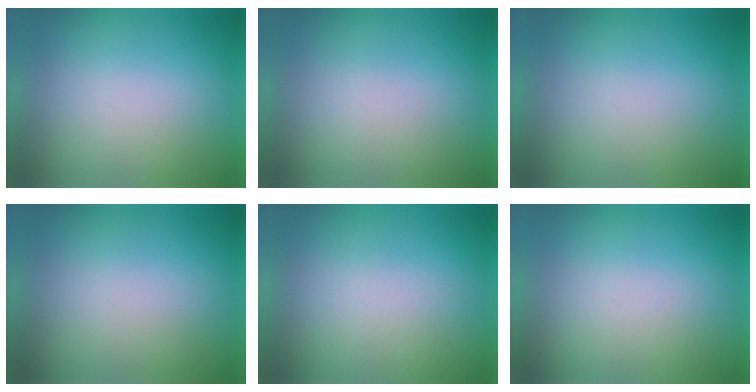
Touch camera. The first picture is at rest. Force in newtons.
{"total": 1.2}
{"total": 0.0}
{"total": 0.0}
{"total": 2.2}
{"total": 1.8}